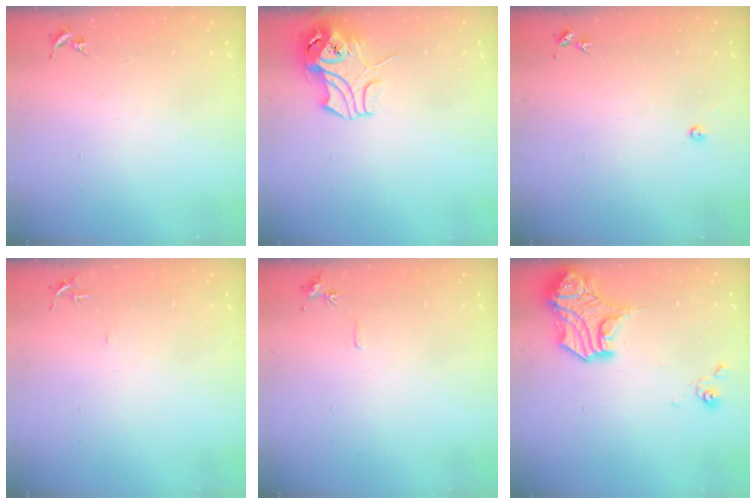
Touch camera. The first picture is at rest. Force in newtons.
{"total": 10.3, "press": 10.2, "slide": 1.6}
{"total": 3.0, "press": 3.0, "slide": 0.4}
{"total": 4.7, "press": 4.7, "slide": 0.5}
{"total": 5.6, "press": 5.6, "slide": 0.7}
{"total": 17.0, "press": 16.9, "slide": 1.4}